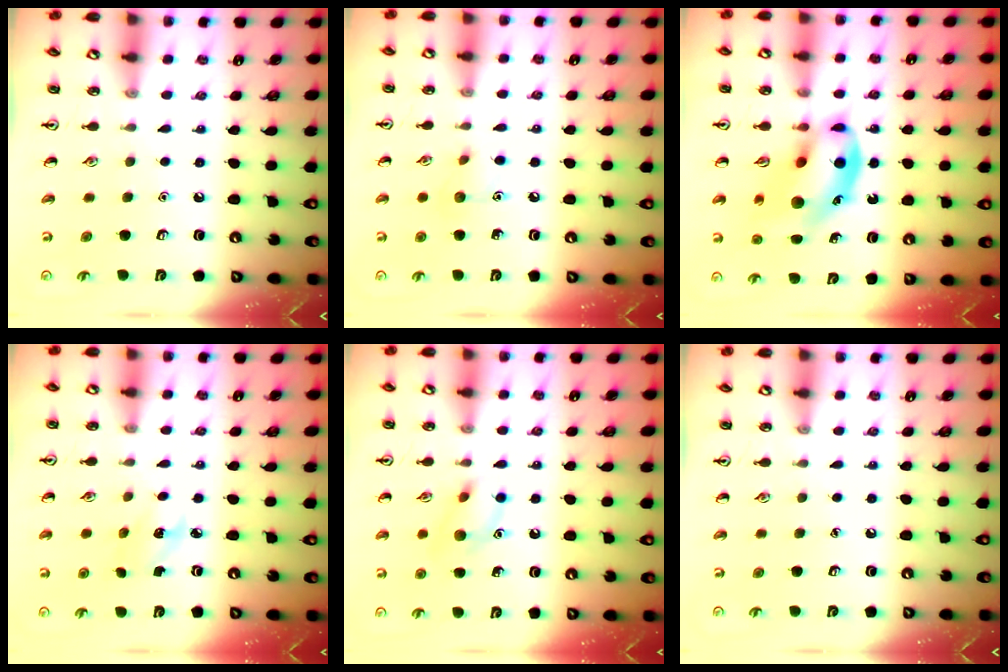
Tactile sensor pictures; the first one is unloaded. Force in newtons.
{"total": 5.9, "press": 5.6, "slide": 1.9}
{"total": 14.1, "press": 13.5, "slide": 4.0}
{"total": 2.7, "press": 2.6, "slide": 0.9}
{"total": 10.0, "press": 10.0, "slide": 0.6}
{"total": 0.0}